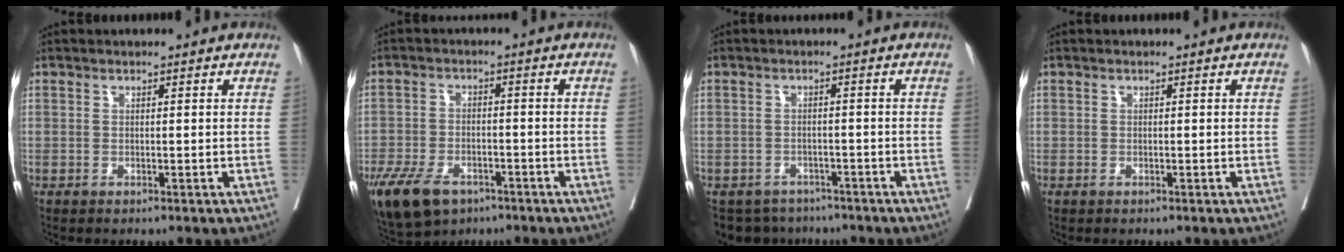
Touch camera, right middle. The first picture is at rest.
{"total": 12.8, "force": [-7.9, 7.2, 7.1], "torque": [-0.161, -0.013, -0.133]}
{"total": 7.2, "force": [-6.1, 3.9, 0.4], "torque": [-0.007, -0.001, -0.087]}
{"total": 0.0}